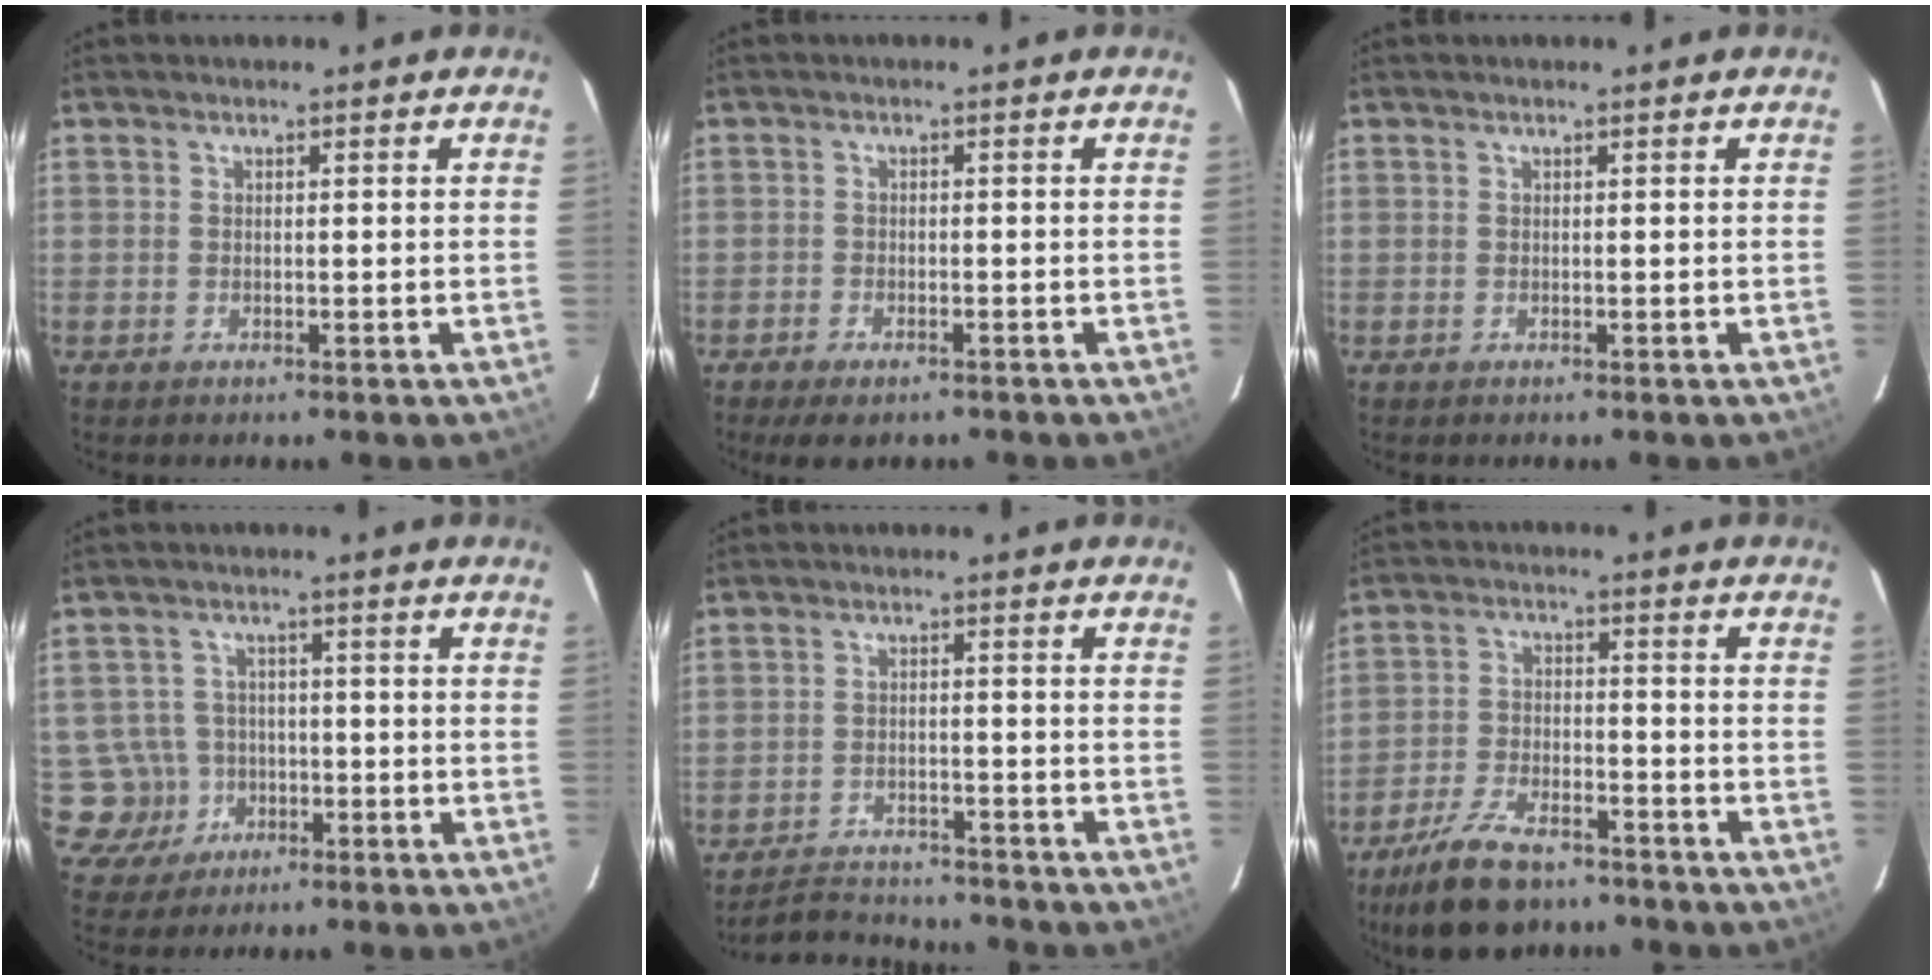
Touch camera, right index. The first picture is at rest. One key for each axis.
{"total": 5.0, "fx": -3.8, "fy": 2.1, "fz": 2.5, "tx": -0.064, "ty": -0.015, "tz": -0.061}
{"total": 0.0}
{"total": 6.8, "fx": -2.0, "fy": 6.5, "fz": 0.4, "tx": -0.030, "ty": 0.022, "tz": -0.026}
{"total": 8.6, "fx": -8.1, "fy": 2.7, "fz": 1.4, "tx": -0.050, "ty": 0.010, "tz": -0.118}
{"total": 13.2, "fx": -10.1, "fy": 5.6, "fz": 6.5, "tx": -0.150, "ty": -0.009, "tz": -0.173}